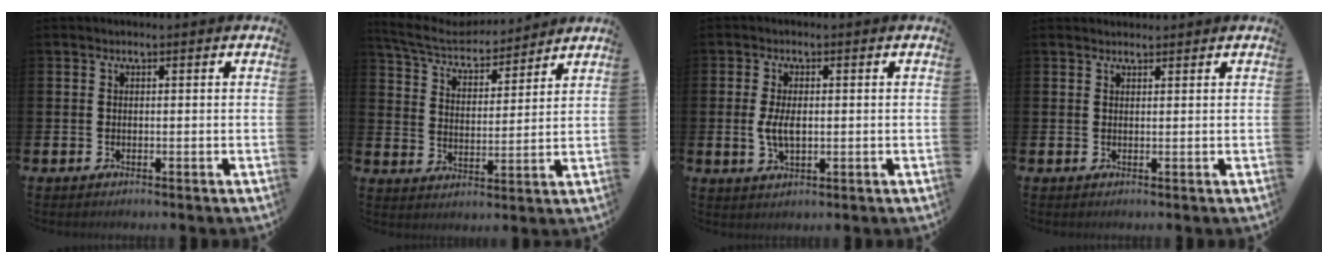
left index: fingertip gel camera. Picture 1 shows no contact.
{"total": 6.8, "force": [6.3, 1.9, 1.7], "torque": [-0.067, -0.041, 0.110]}
{"total": 3.6, "force": [0.0, 1.9, 3.1], "torque": [-0.049, 0.002, -0.003]}
{"total": 1.0, "force": [1.0, 0.3, 0.0], "torque": [0.011, -0.002, 0.016]}